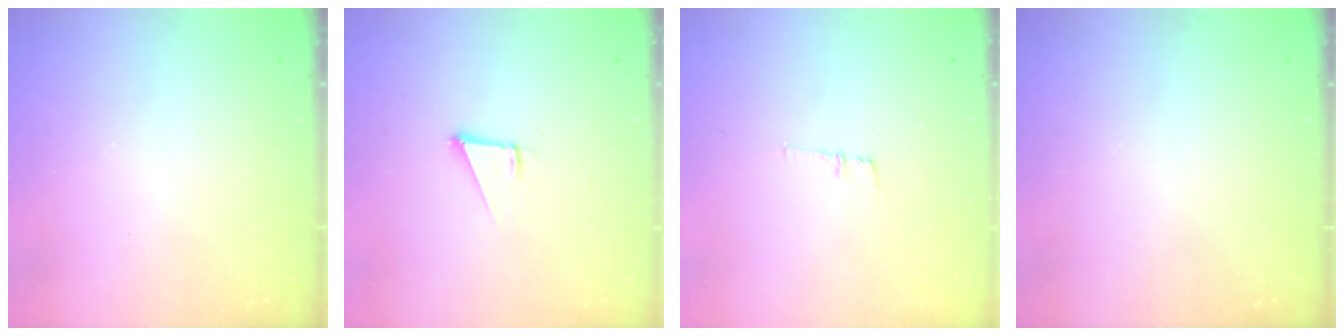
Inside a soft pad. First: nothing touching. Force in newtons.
{"total": 1.9, "press": 1.9, "slide": 0.1}
{"total": 6.6, "press": 6.2, "slide": 2.3}
{"total": 0.0}